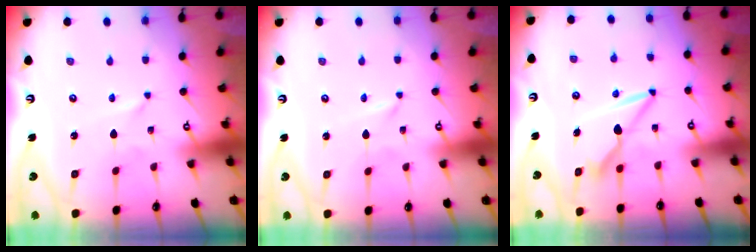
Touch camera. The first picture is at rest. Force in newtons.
{"total": 0.0}
{"total": 8.2, "press": 8.2, "slide": 0.7}